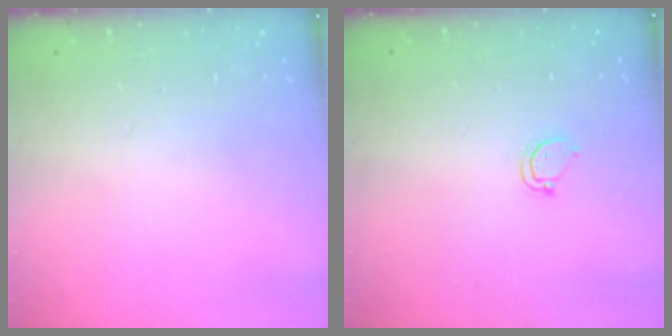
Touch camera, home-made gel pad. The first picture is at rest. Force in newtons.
{"total": 3.4, "press": 3.4, "slide": 0.2}